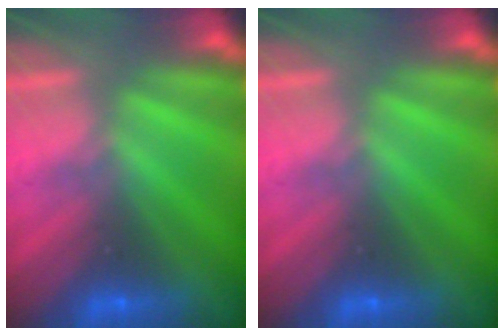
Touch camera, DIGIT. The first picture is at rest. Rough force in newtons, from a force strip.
{"total": 0.0}